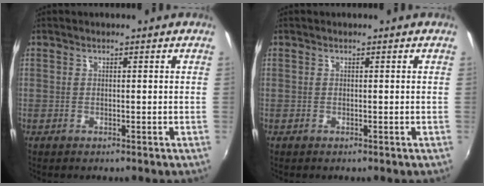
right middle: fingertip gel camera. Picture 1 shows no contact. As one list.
[{"total": 0.0}]